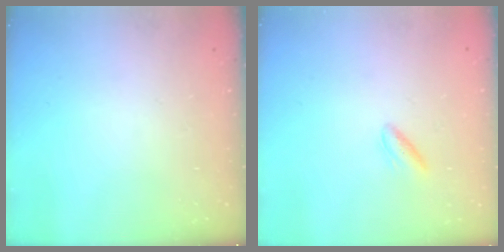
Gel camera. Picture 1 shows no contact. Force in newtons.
{"total": 3.6, "press": 3.4, "slide": 1.1}